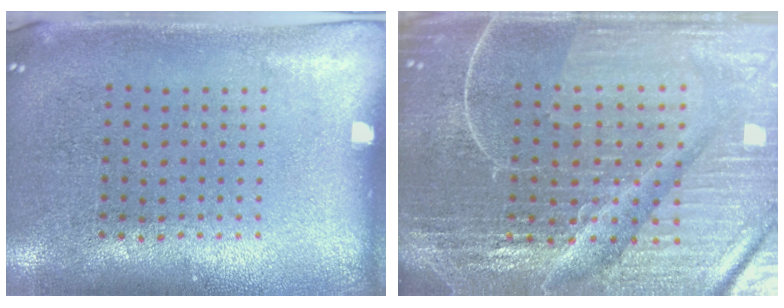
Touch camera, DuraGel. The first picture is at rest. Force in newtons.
{"total": 7.1, "press": 6.1, "slide": 3.5}